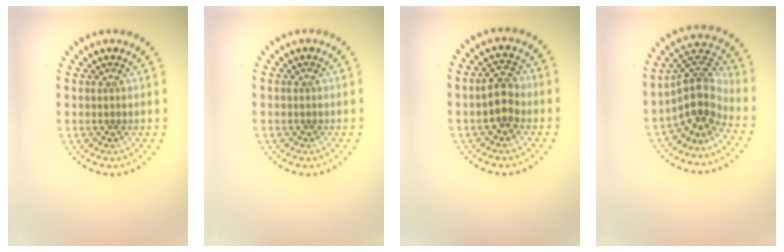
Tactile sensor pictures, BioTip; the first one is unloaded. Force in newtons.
{"total": 0.0}
{"total": 2.7, "press": 2.6, "slide": 0.6}
{"total": 4.4, "press": 3.3, "slide": 2.9}